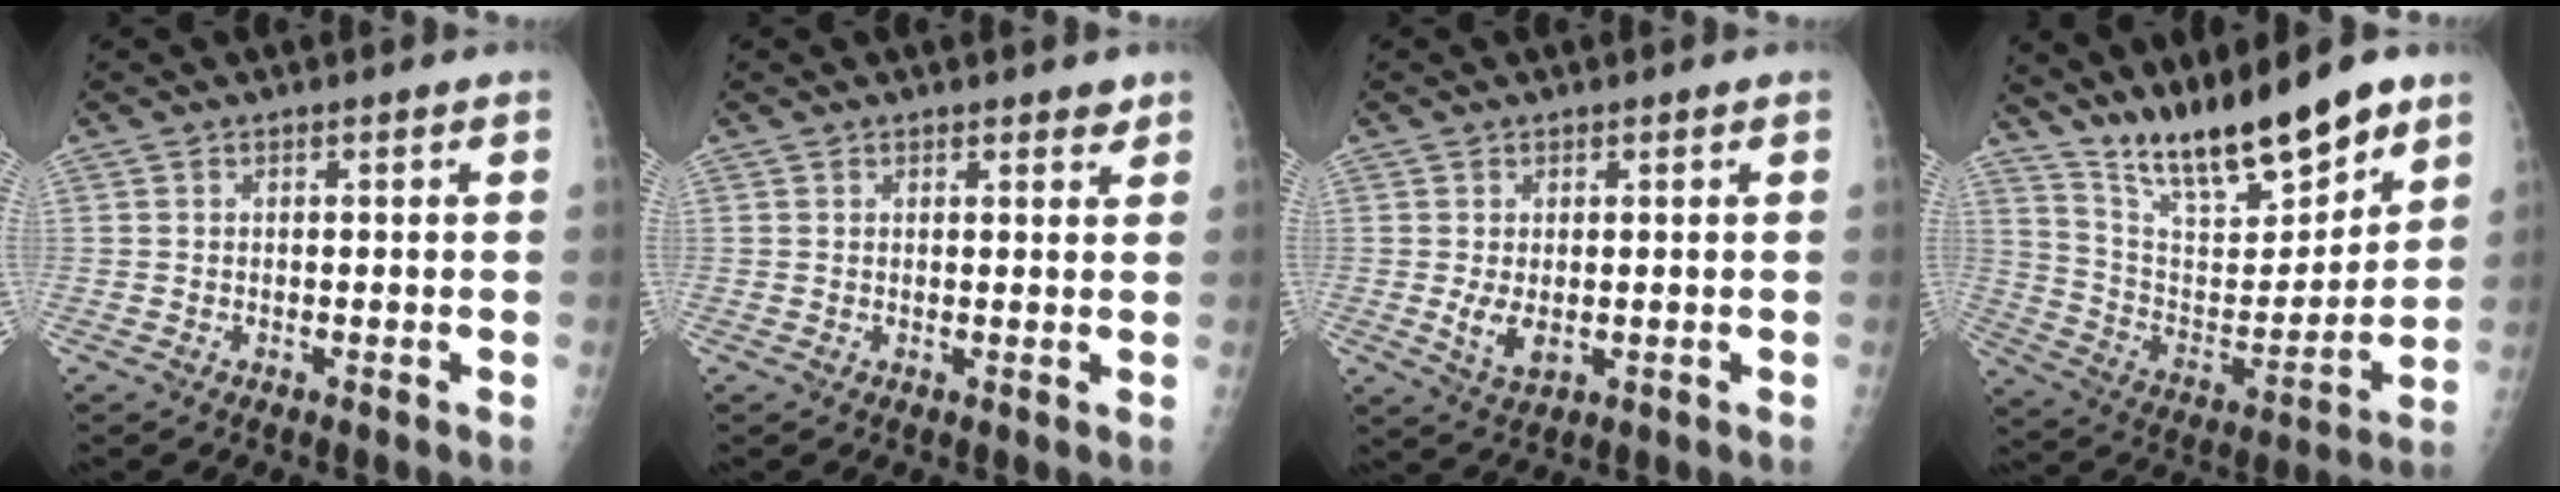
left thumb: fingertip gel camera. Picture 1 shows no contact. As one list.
[{"total": 1.8, "force": [1.4, 0.8, 0.6], "torque": [0.007, -0.008, 0.014]}, {"total": 3.9, "force": [-0.1, 2.3, 3.1], "torque": [-0.056, -0.011, 0.005]}, {"total": 19.1, "force": [14.9, 4.7, 10.9], "torque": [-0.142, -0.088, 0.269]}]